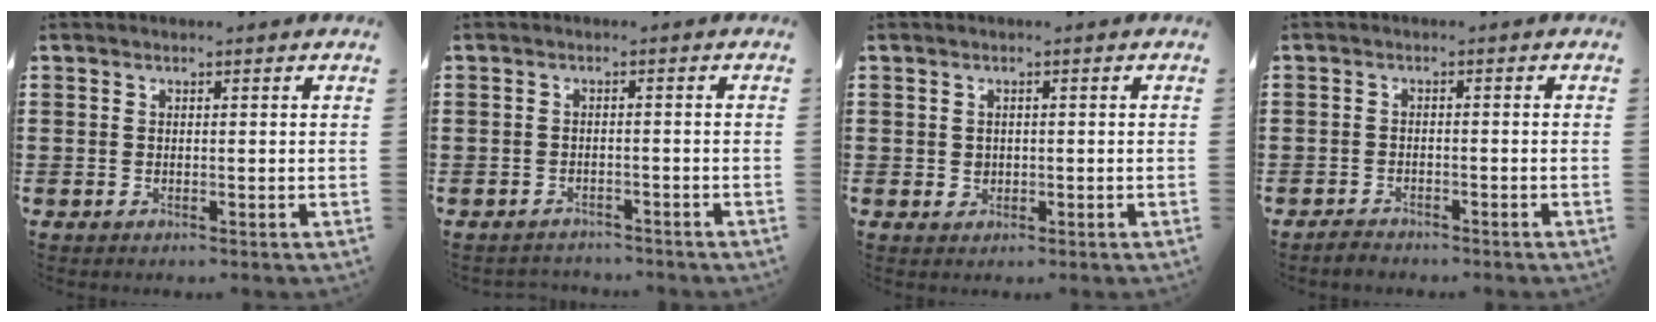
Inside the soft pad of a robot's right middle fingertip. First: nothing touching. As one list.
[{"total": 1.7, "force": [-1.6, 0.3, -0.2], "torque": [-0.003, 0.001, -0.037]}, {"total": 1.1, "force": [0.2, 1.1, 0.3], "torque": [-0.009, 0.006, 0.003]}, {"total": 1.7, "force": [-1.6, 0.4, 0.0], "torque": [-0.005, 0.003, -0.036]}]